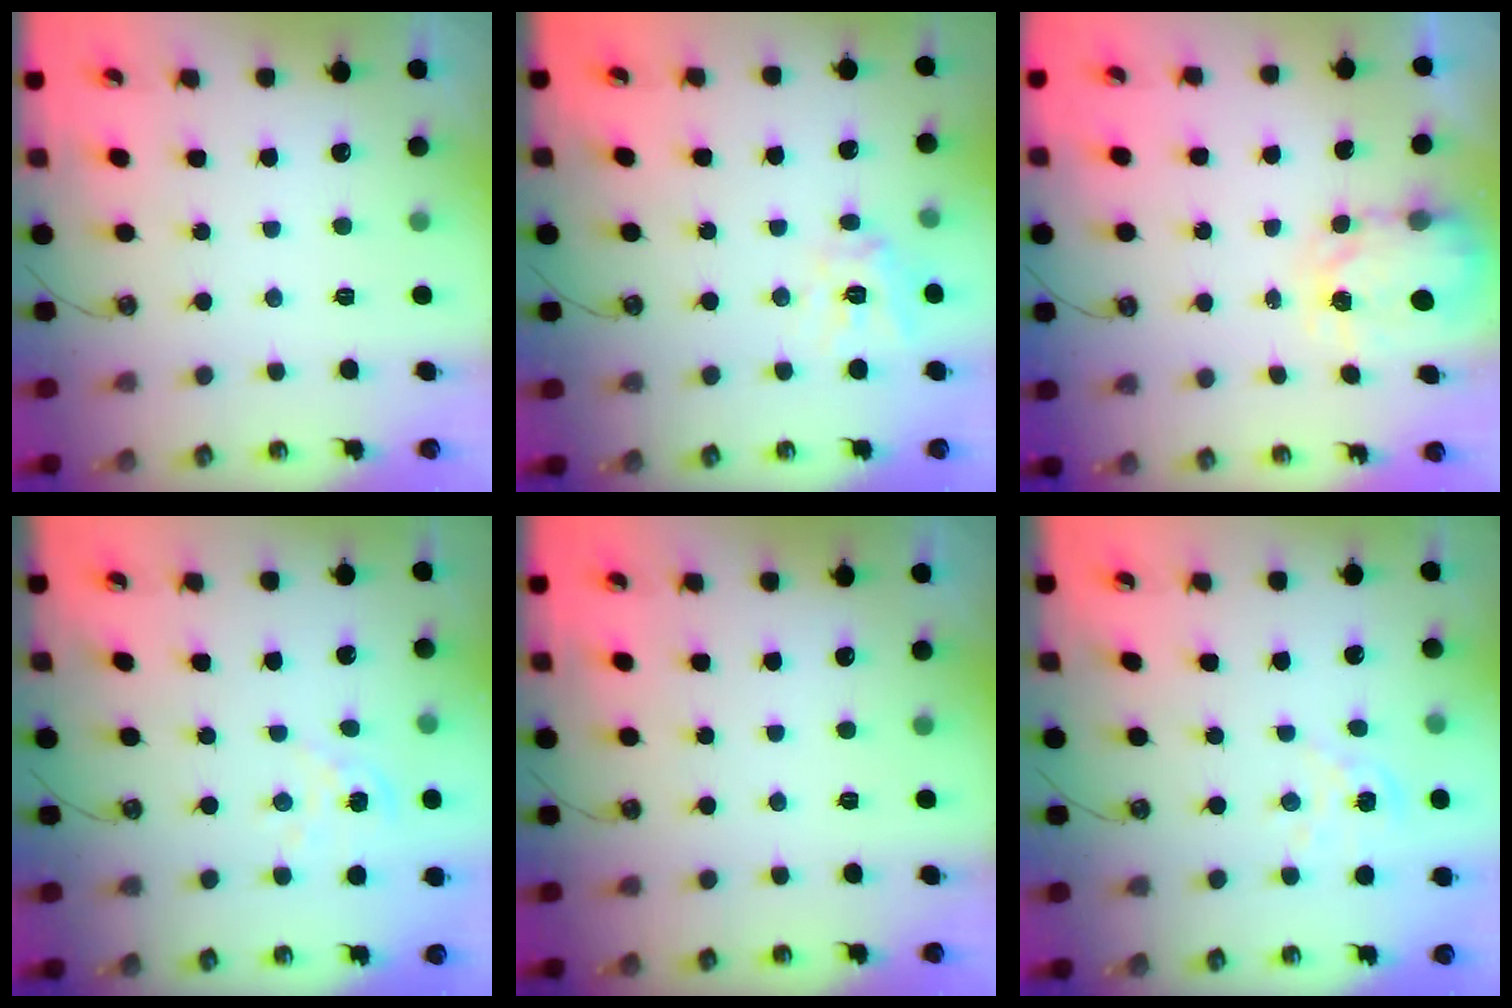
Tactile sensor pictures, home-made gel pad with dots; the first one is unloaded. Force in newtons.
{"total": 11.9, "press": 11.8, "slide": 1.1}
{"total": 4.5, "press": 4.5, "slide": 0.5}
{"total": 2.6, "press": 2.6, "slide": 0.4}
{"total": 0.0}
{"total": 2.8, "press": 2.7, "slide": 0.3}